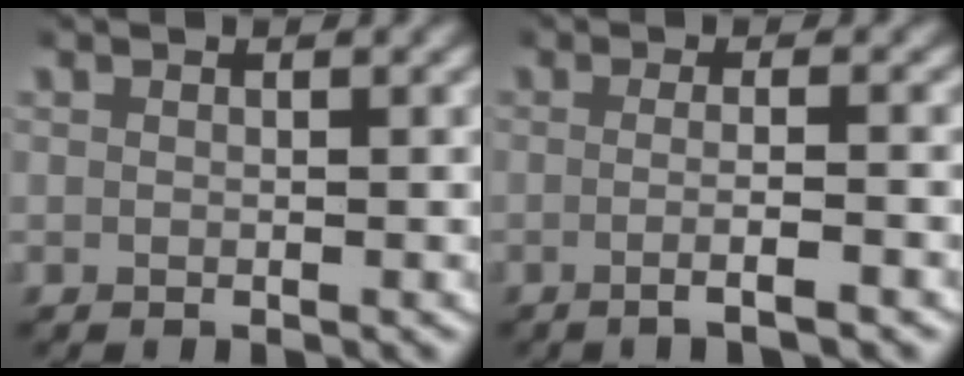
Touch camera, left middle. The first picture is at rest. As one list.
[{"total": 2.8, "force": [-1.7, -0.4, 2.2], "torque": [-0.045, -0.007, -0.026]}]